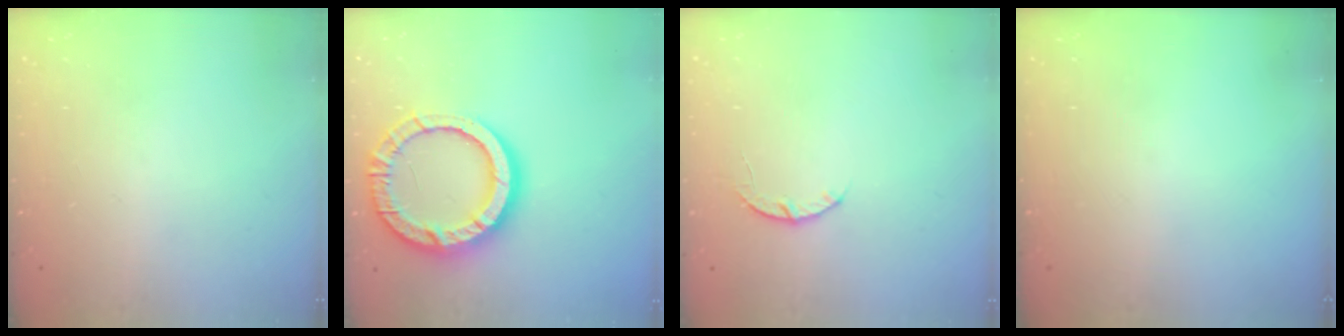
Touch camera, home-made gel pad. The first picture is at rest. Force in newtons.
{"total": 16.6, "press": 16.5, "slide": 1.4}
{"total": 3.5, "press": 3.5, "slide": 0.6}
{"total": 0.0}